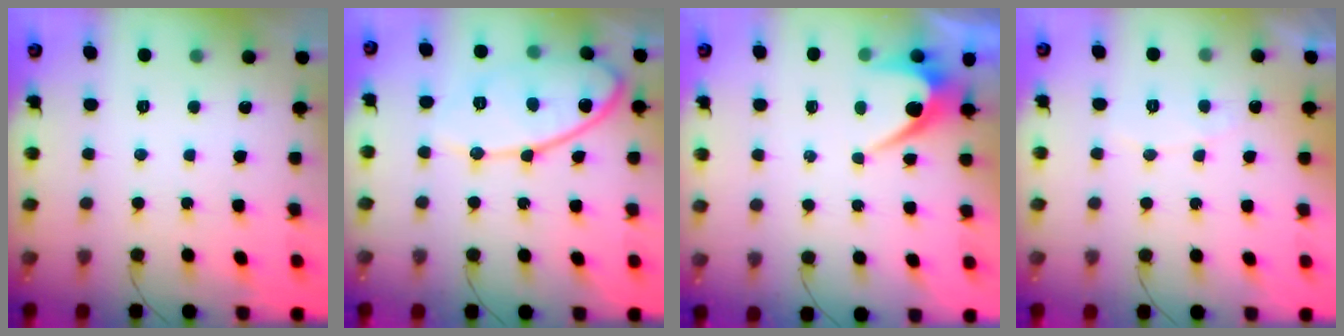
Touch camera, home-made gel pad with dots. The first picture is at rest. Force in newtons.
{"total": 13.4, "press": 13.4, "slide": 1.2}
{"total": 5.6, "press": 5.6, "slide": 0.3}
{"total": 4.1, "press": 4.1, "slide": 0.2}